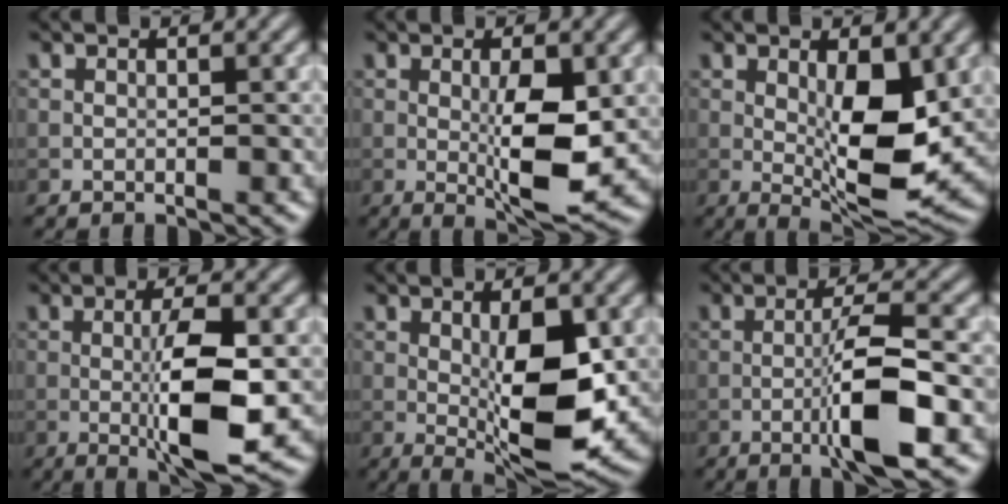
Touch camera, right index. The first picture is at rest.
{"total": 5.7, "force": [-0.1, 1.5, 5.4], "torque": [-0.093, -0.008, 0.002]}
{"total": 7.1, "force": [0.5, 2.5, 6.7], "torque": [-0.105, -0.013, 0.014]}
{"total": 7.2, "force": [-0.9, 1.6, 6.9], "torque": [-0.121, -0.005, -0.014]}
{"total": 7.5, "force": [-0.1, 2.4, 7.1], "torque": [-0.114, -0.011, 0.005]}
{"total": 6.3, "force": [-1.9, 1.0, 6.0], "torque": [-0.103, 0.008, -0.036]}